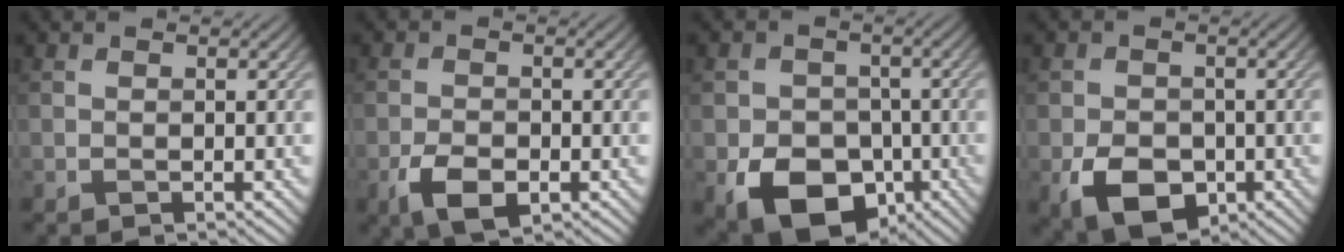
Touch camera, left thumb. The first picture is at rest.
{"total": 4.6, "force": [-2.2, 2.5, 3.2], "torque": [-0.065, -0.009, -0.044]}
{"total": 9.9, "force": [-4.2, 7.2, 5.3], "torque": [-0.099, -0.028, -0.077]}
{"total": 6.5, "force": [-2.5, 4.6, 3.8], "torque": [-0.077, -0.016, -0.047]}